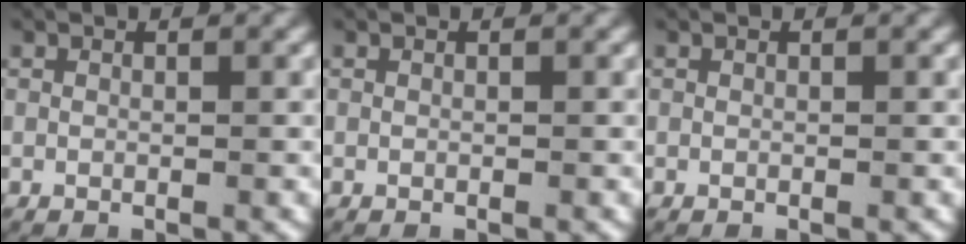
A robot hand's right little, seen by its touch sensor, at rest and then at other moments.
{"total": 0.0}
{"total": 0.0}